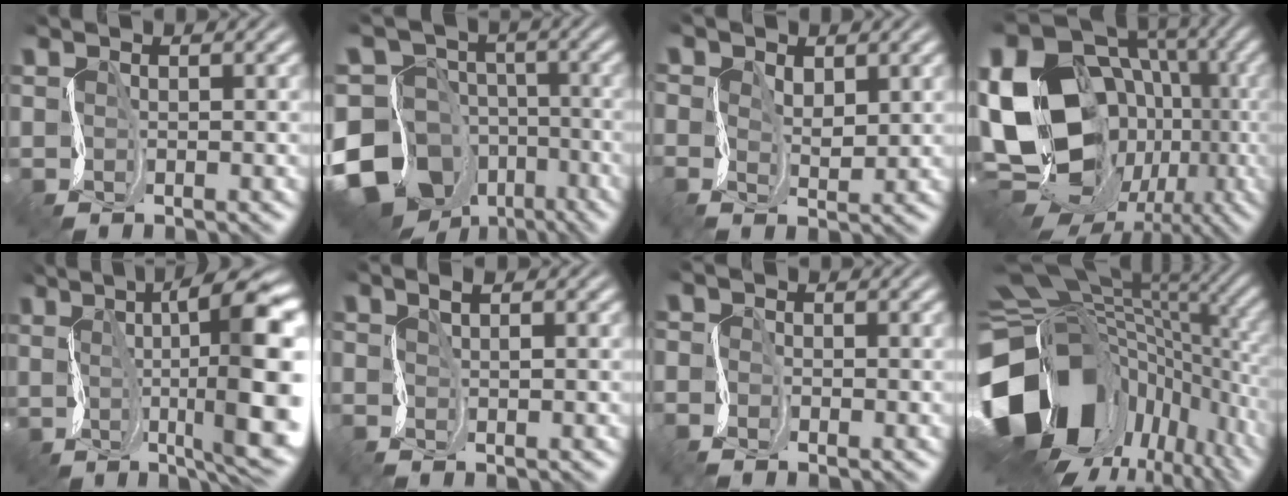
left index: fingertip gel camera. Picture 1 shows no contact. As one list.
[{"total": 16.1, "force": [-9.1, 11.8, 6.0], "torque": [-0.127, -0.033, -0.160]}, {"total": 1.2, "force": [-0.1, 0.8, 0.8], "torque": [-0.024, -0.005, 0.000]}, {"total": 20.9, "force": [-2.1, 17.3, 11.5], "torque": [-0.231, -0.036, -0.056]}, {"total": 14.2, "force": [1.3, 3.2, 13.8], "torque": [-0.186, 0.007, 0.033]}, {"total": 0.8, "force": [-0.3, -0.3, 0.6], "torque": [-0.017, 0.006, -0.006]}, {"total": 1.9, "force": [-1.9, 0.2, -0.2], "torque": [-0.001, -0.005, -0.039]}, {"total": 17.5, "force": [-5.7, 11.9, 11.5], "torque": [-0.235, -0.032, -0.076]}]